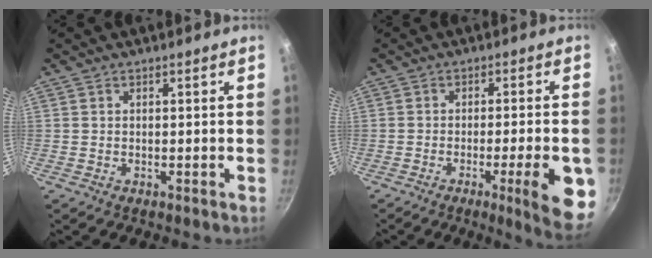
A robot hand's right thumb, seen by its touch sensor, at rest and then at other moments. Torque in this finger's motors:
{"motor_torque": [-0.13, 0.53, 0.00, -0.07, 0.06]}